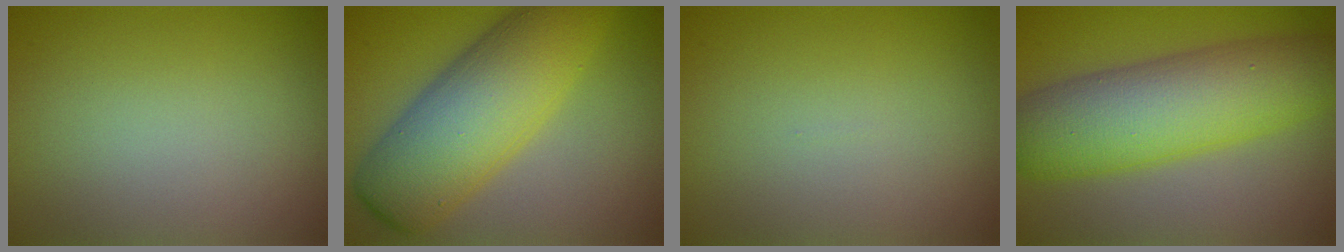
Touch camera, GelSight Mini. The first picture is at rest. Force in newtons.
{"total": 9.9, "press": 9.9, "slide": 0.1}
{"total": 0.0}
{"total": 9.3, "press": 9.3, "slide": 0.1}